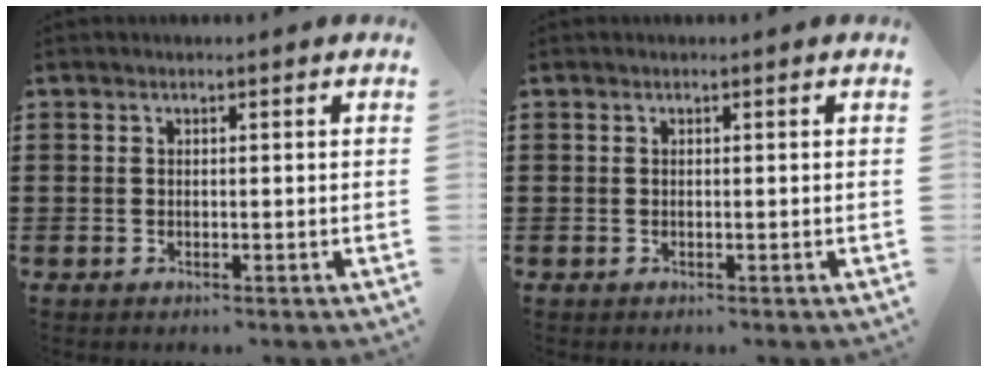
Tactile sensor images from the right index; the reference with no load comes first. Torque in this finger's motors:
{"motor_torque": [0.07, 0.12, 0.00, 0.00]}